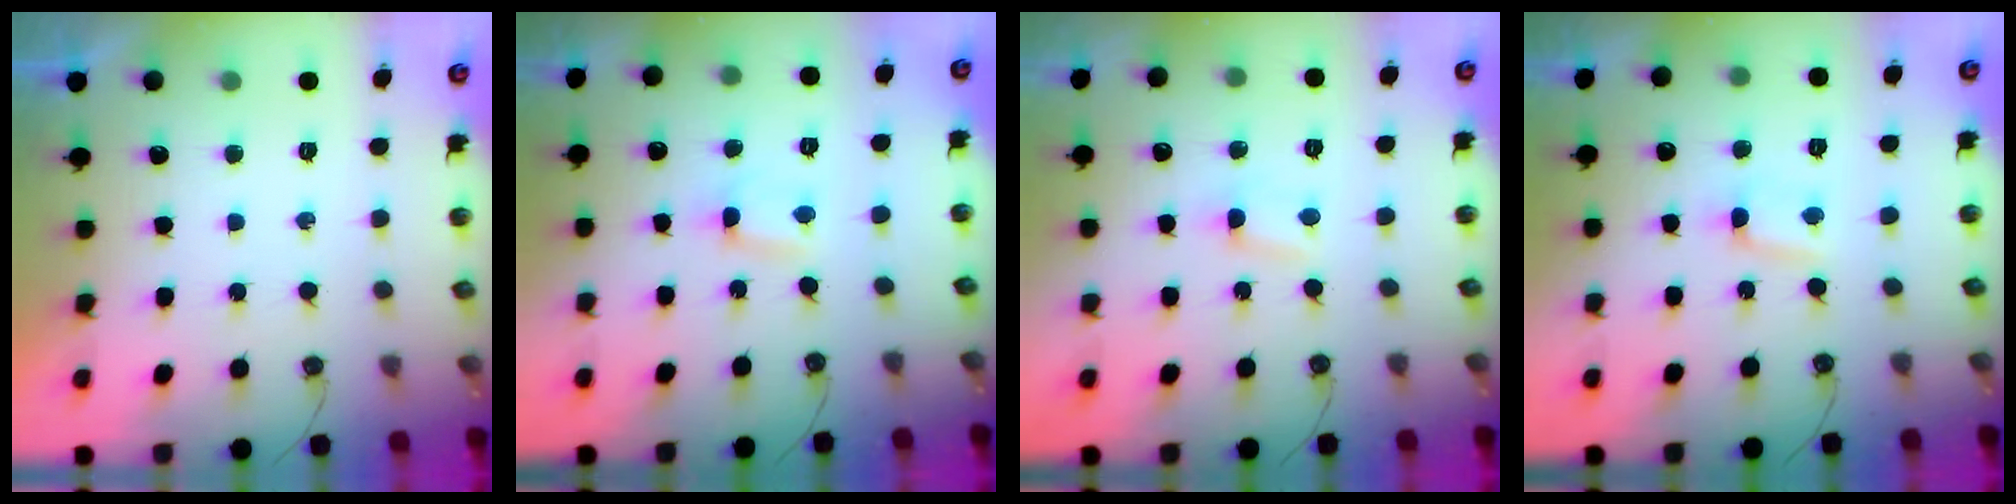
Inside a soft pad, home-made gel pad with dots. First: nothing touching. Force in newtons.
{"total": 0.6, "press": 0.4, "slide": 0.4}
{"total": 2.5, "press": 2.5, "slide": 0.4}
{"total": 2.5, "press": 2.5, "slide": 0.3}